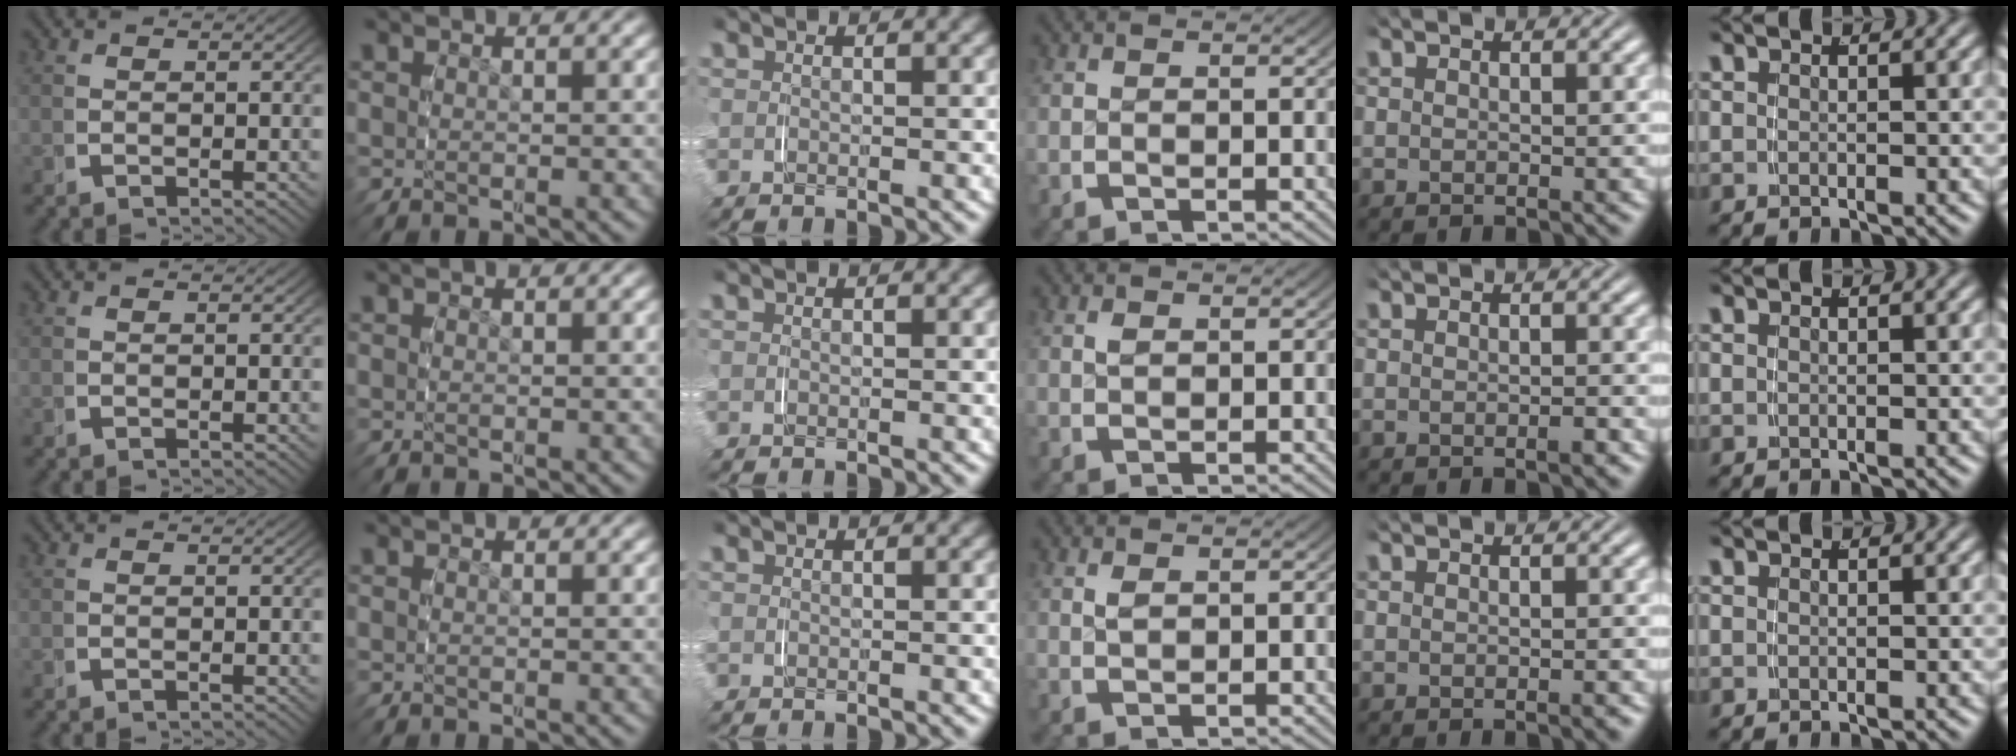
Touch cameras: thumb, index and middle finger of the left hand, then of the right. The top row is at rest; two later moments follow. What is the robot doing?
{"motion": "grasp_and_lifting", "object": "lipstick"}